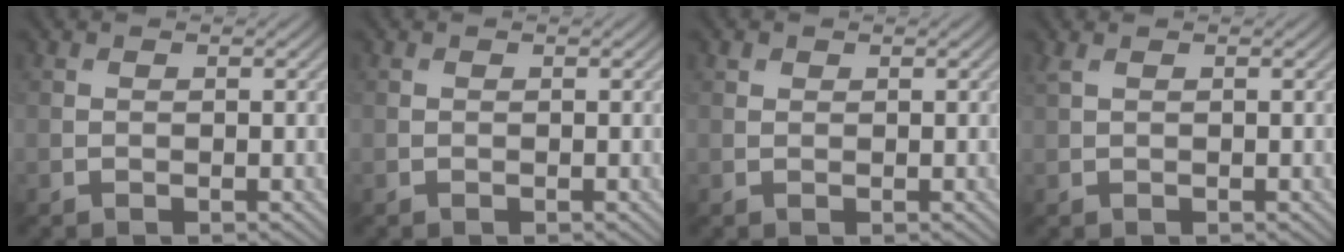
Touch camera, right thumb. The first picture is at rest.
{"total": 0.0}
{"total": 0.6, "force": [0.4, 0.4, 0.1], "torque": [-0.001, -0.001, 0.009]}
{"total": 1.0, "force": [0.6, 0.2, 0.7], "torque": [-0.023, 0.005, 0.014]}